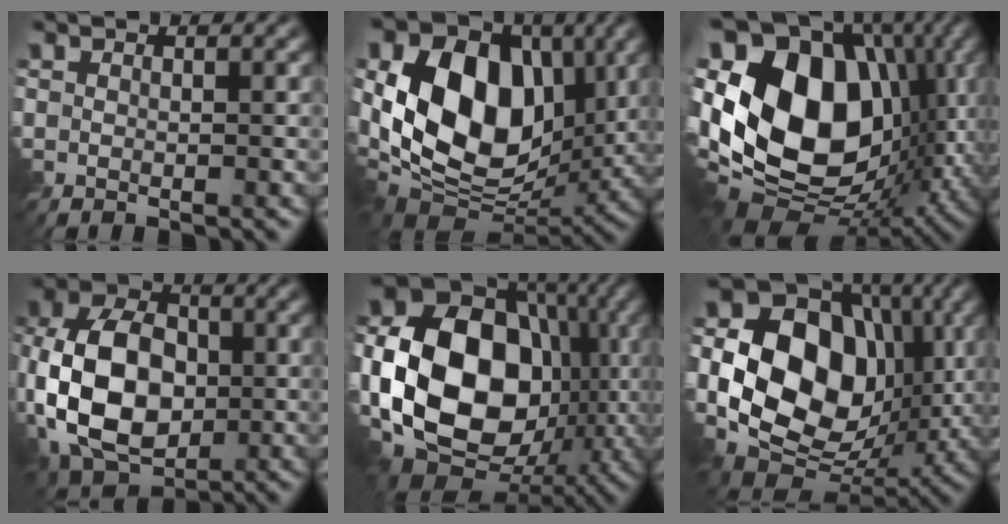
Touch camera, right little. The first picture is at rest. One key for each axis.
{"total": 13.8, "fx": 1.3, "fy": 9.7, "fz": 9.8, "tx": -0.162, "ty": -0.002, "tz": 0.012}
{"total": 18.0, "fx": 0.7, "fy": 12.3, "fz": 13.2, "tx": -0.264, "ty": 0.017, "tz": -0.004}
{"total": 12.1, "fx": -2.2, "fy": 8.2, "fz": 8.7, "tx": -0.193, "ty": -0.002, "tz": -0.055}
{"total": 18.1, "fx": -1.2, "fy": 13.5, "fz": 12.0, "tx": -0.231, "ty": -0.014, "tz": -0.025}
{"total": 17.8, "fx": 1.7, "fy": 13.7, "fz": 11.1, "tx": -0.211, "ty": 0.006, "tz": 0.032}